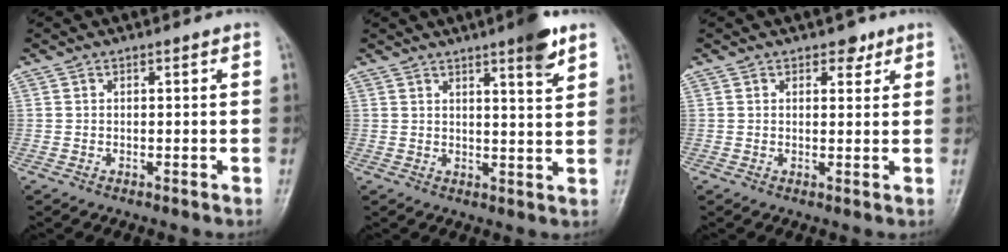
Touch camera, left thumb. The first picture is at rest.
{"total": 6.5, "force": [4.1, 0.9, 4.9], "torque": [-0.063, -0.024, 0.056]}
{"total": 2.7, "force": [1.7, 1.7, 1.2], "torque": [0.000, -0.009, 0.024]}